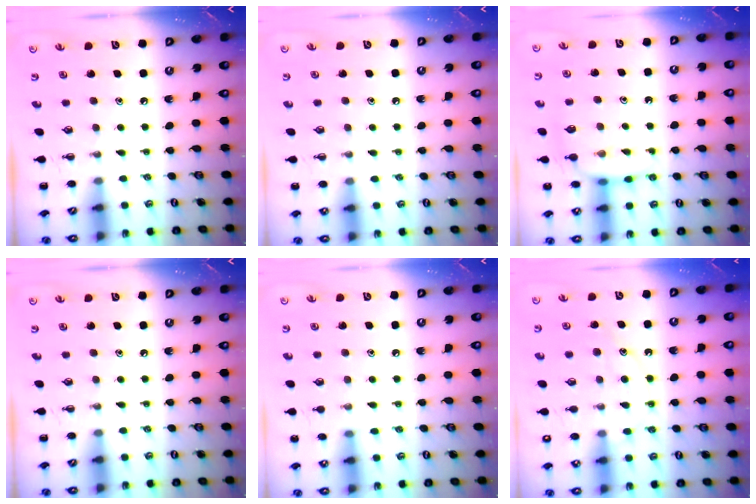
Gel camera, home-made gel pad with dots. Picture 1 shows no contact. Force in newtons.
{"total": 5.0, "press": 4.7, "slide": 1.7}
{"total": 8.0, "press": 7.8, "slide": 1.5}
{"total": 0.0}
{"total": 4.1, "press": 3.8, "slide": 1.5}
{"total": 13.0, "press": 13.0, "slide": 0.9}